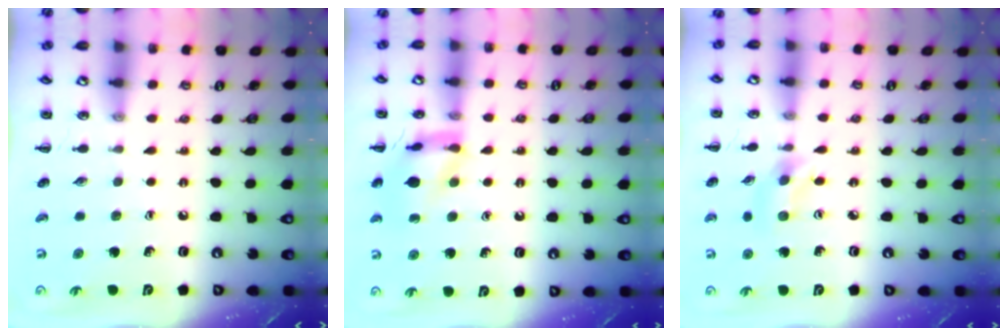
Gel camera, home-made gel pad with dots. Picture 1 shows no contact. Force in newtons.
{"total": 12.8, "press": 12.7, "slide": 1.2}
{"total": 2.8, "press": 2.7, "slide": 0.9}